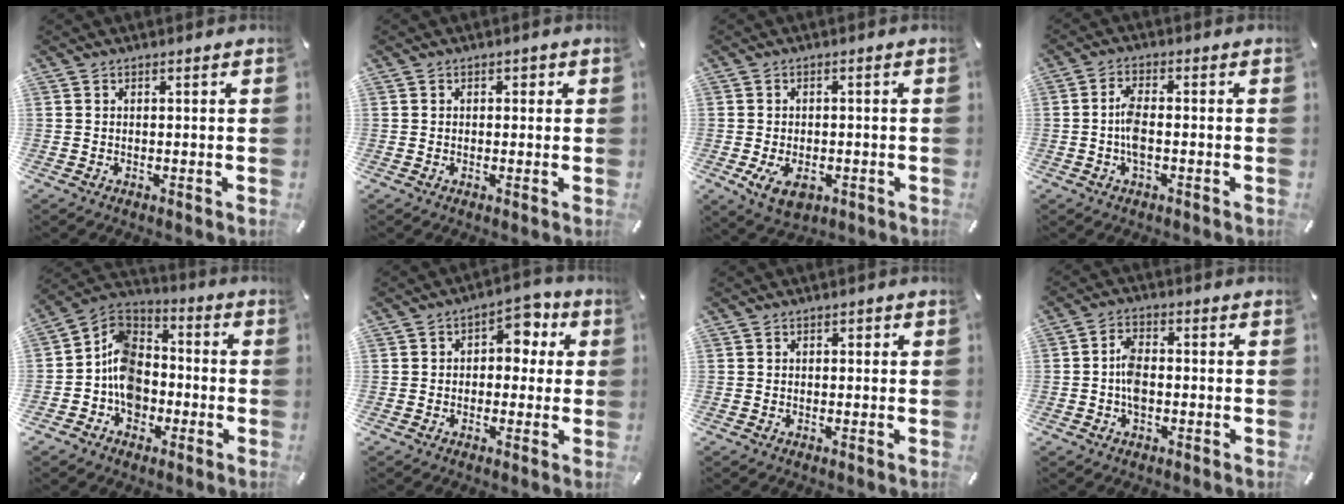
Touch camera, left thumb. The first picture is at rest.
{"total": 1.1, "force": [0.0, 1.0, 0.4], "torque": [0.001, 0.005, -0.004]}
{"total": 5.7, "force": [-2.0, 3.6, 3.9], "torque": [-0.072, 0.004, -0.039]}
{"total": 5.1, "force": [-0.9, 1.9, 4.6], "torque": [-0.102, 0.000, -0.022]}
{"total": 11.5, "force": [-3.6, 9.7, 4.8], "torque": [-0.113, 0.027, -0.065]}
{"total": 6.5, "force": [1.3, 5.0, 4.0], "torque": [-0.037, -0.007, 0.012]}
{"total": 0.8, "force": [0.0, 0.7, 0.2], "torque": [-0.004, 0.006, -0.002]}
{"total": 5.1, "force": [-1.0, 3.1, 3.9], "torque": [-0.075, 0.008, -0.017]}